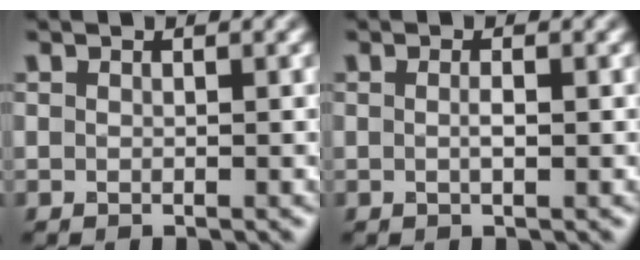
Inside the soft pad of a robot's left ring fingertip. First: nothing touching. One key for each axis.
{"total": 1.0, "fx": 0.0, "fy": 0.2, "fz": 1.0, "tx": -0.020, "ty": 0.000, "tz": -0.001}